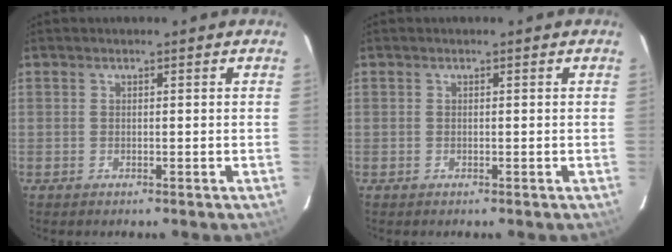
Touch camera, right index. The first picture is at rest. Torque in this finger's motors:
{"motor_torque": [0.06, 0.02, 0.02, 0.01]}